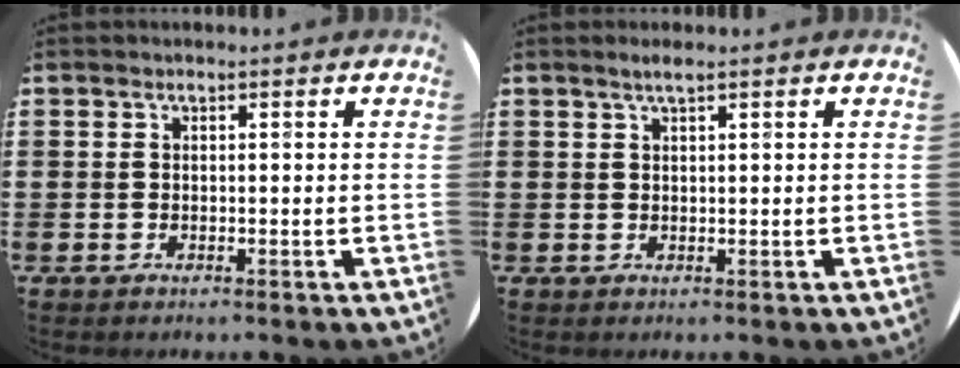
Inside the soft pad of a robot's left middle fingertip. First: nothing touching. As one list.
[{"total": 1.3, "force": [0.8, -0.1, 1.0], "torque": [-0.019, 0.002, 0.014]}]